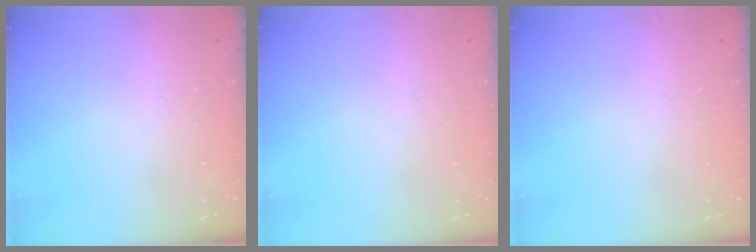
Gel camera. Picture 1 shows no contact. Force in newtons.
{"total": 0.0}
{"total": 0.0}